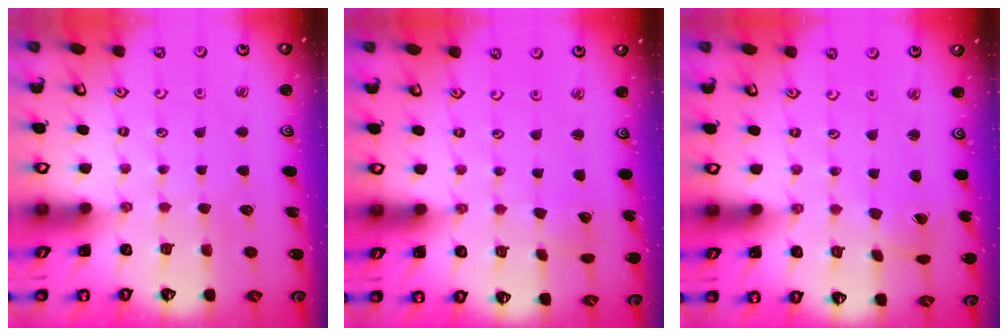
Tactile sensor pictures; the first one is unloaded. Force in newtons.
{"total": 2.3, "press": 2.3, "slide": 0.1}
{"total": 1.6, "press": 1.6, "slide": 0.3}